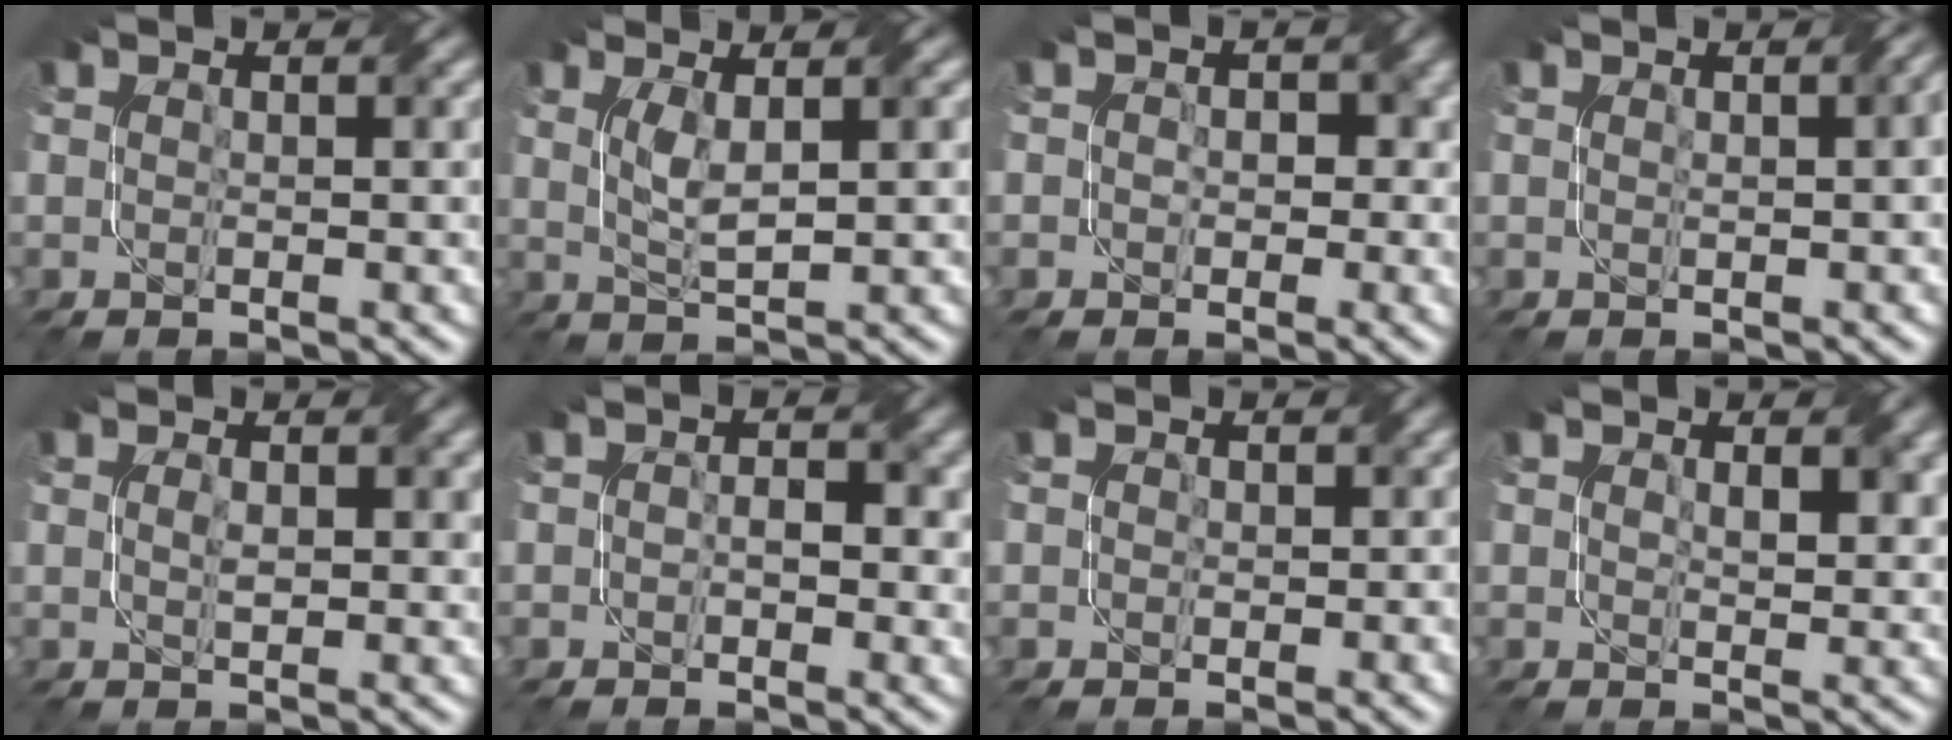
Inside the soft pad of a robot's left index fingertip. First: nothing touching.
{"total": 2.5, "force": [0.8, 0.5, 2.3], "torque": [-0.048, -0.004, 0.020]}
{"total": 2.8, "force": [0.3, 2.4, 1.6], "torque": [-0.005, 0.005, -0.005]}
{"total": 2.1, "force": [0.5, 0.7, 2.0], "torque": [-0.013, 0.009, 0.003]}
{"total": 1.3, "force": [0.3, 0.6, 1.1], "torque": [-0.023, -0.001, 0.007]}
{"total": 2.9, "force": [0.2, 2.0, 2.1], "torque": [-0.017, 0.001, -0.005]}
{"total": 1.3, "force": [0.3, 1.2, 0.5], "torque": [-0.002, 0.003, -0.003]}
{"total": 2.6, "force": [0.8, 1.5, 2.0], "torque": [-0.031, -0.006, 0.018]}